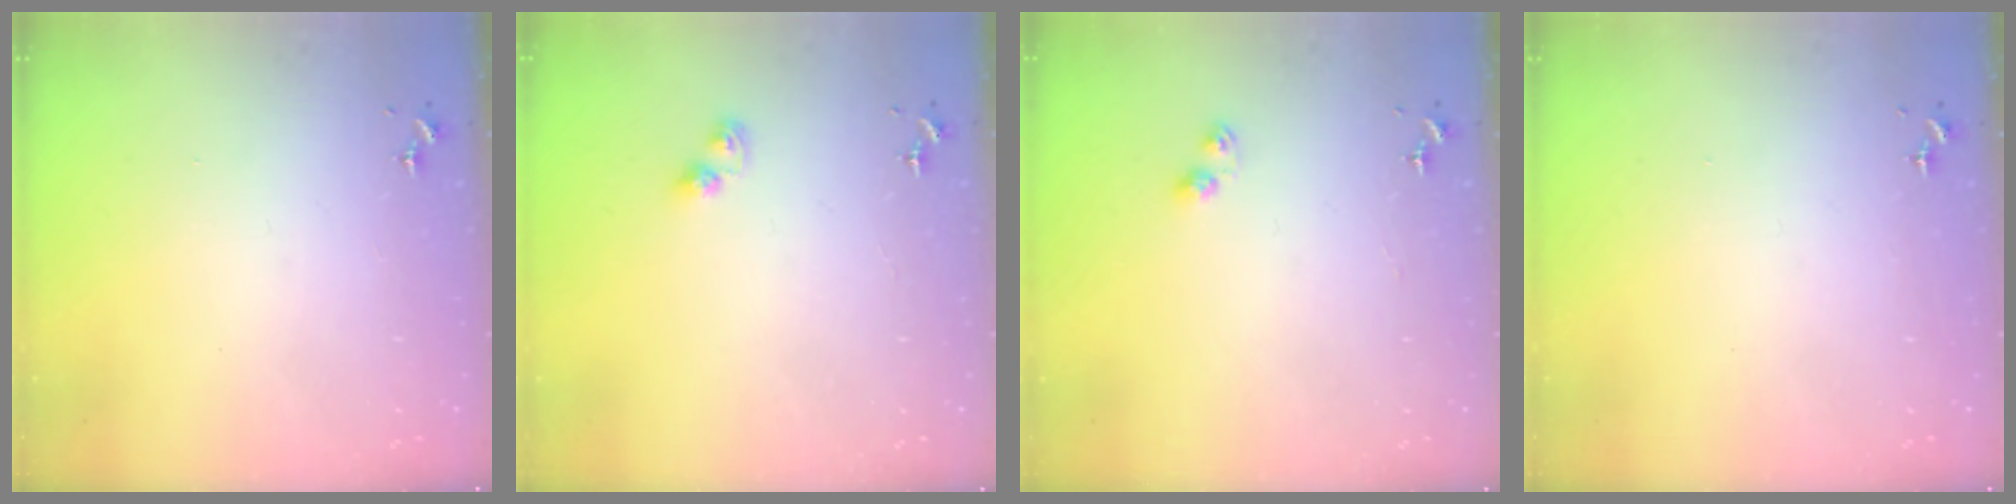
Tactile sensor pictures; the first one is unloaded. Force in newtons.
{"total": 4.8, "press": 4.8, "slide": 0.4}
{"total": 4.5, "press": 4.4, "slide": 0.6}
{"total": 0.0}